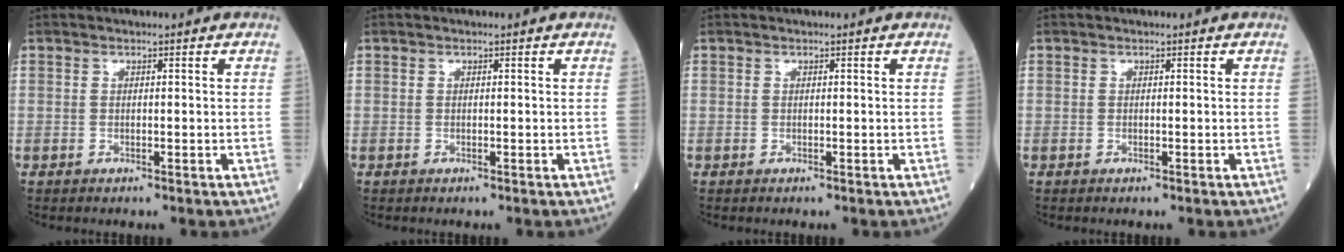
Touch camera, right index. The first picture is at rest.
{"total": 0.0}
{"total": 0.0}
{"total": 0.0}